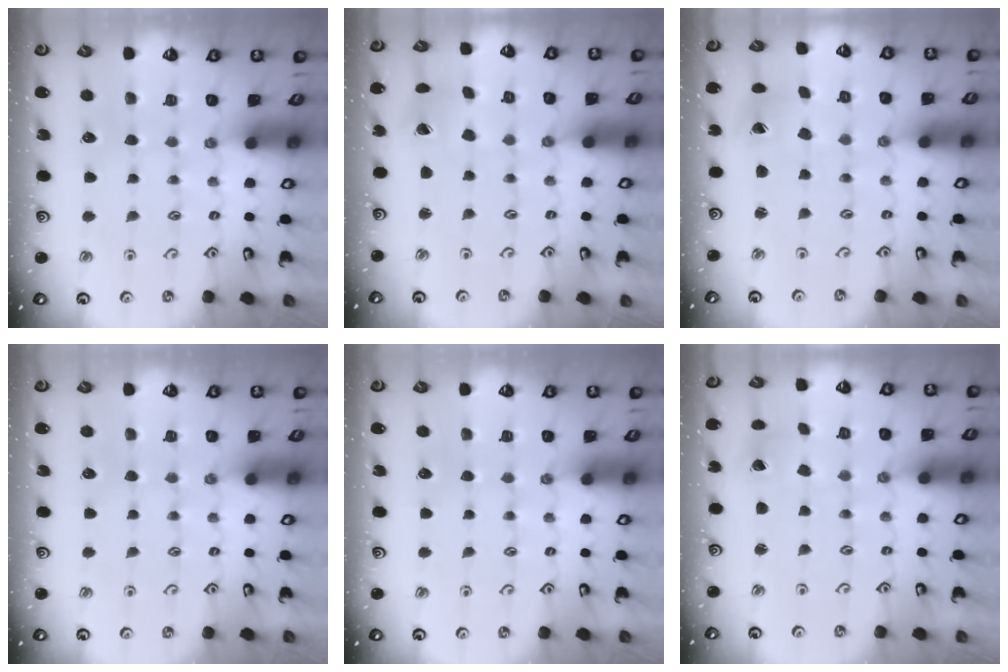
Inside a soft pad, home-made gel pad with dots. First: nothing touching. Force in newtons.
{"total": 2.0, "press": 2.0, "slide": 0.4}
{"total": 1.3, "press": 1.3, "slide": 0.1}
{"total": 0.0}
{"total": 0.0}
{"total": 2.8, "press": 2.8, "slide": 0.1}